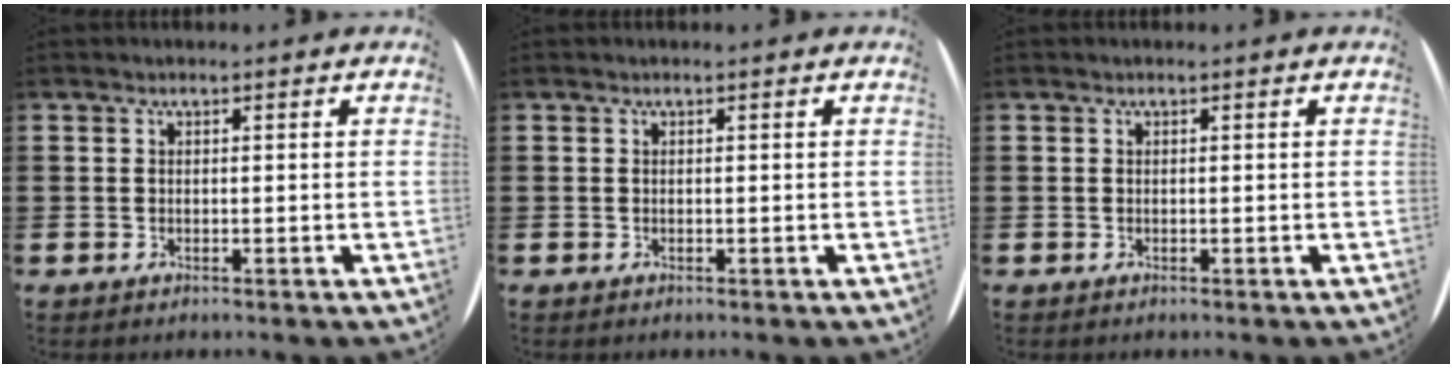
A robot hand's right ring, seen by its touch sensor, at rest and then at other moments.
{"total": 0.0}
{"total": 0.0}